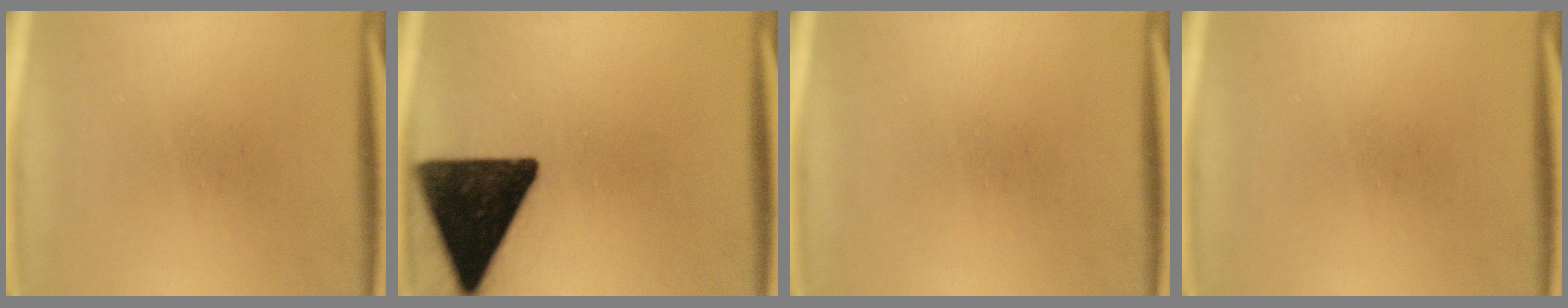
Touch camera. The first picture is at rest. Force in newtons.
{"total": 17.3}
{"total": 0.0}
{"total": 0.0}